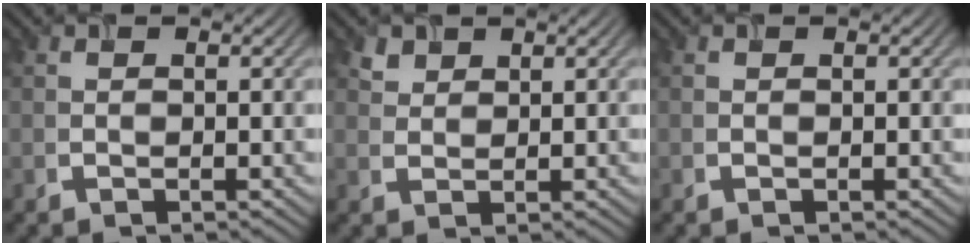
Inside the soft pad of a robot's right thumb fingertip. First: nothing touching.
{"total": 1.8, "force": [1.4, 1.1, 0.5], "torque": [-0.014, 0.000, 0.029]}
{"total": 0.0}